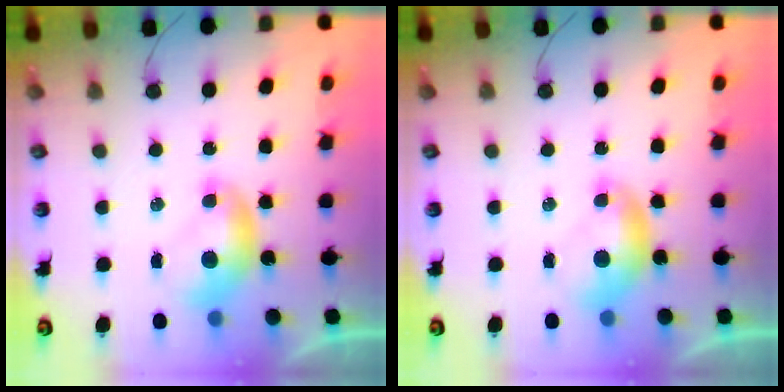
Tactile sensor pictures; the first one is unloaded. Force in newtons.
{"total": 0.0}